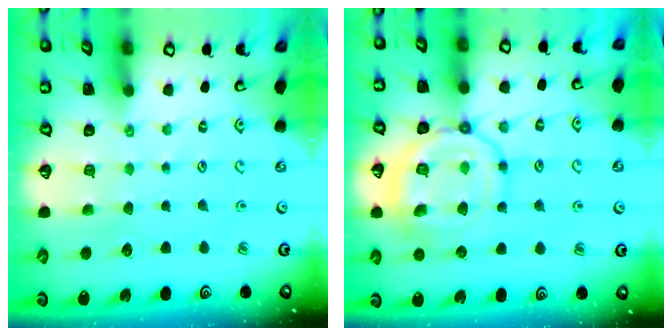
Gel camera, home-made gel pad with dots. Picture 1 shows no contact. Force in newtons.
{"total": 15.2, "press": 15.1, "slide": 1.4}